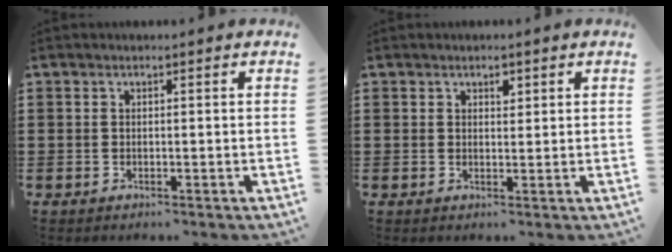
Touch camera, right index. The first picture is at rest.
{"total": 1.4, "force": [1.0, 0.8, 0.8], "torque": [-0.009, 0.001, 0.015]}